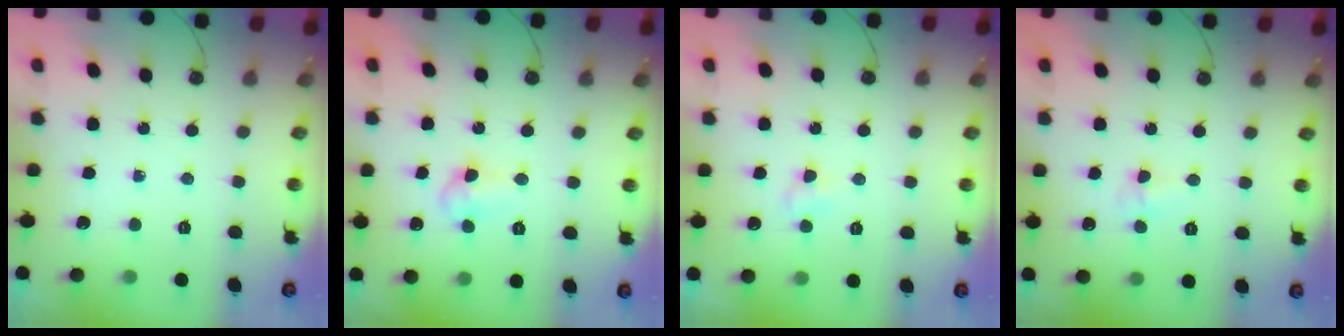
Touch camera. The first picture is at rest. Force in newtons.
{"total": 5.4, "press": 5.3, "slide": 0.9}
{"total": 2.9, "press": 2.7, "slide": 0.9}
{"total": 2.8, "press": 2.6, "slide": 1.0}